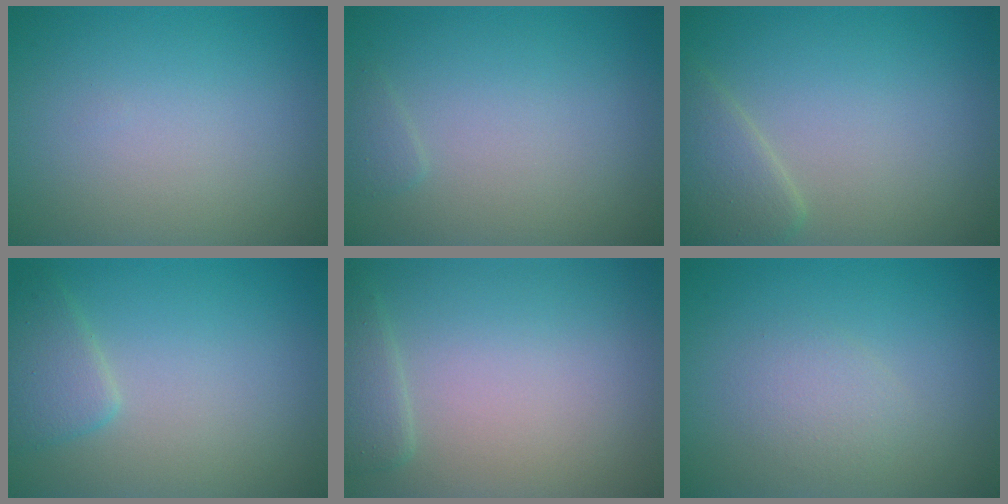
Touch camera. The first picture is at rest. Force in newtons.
{"total": 0.7, "press": 0.7, "slide": 0.1}
{"total": 2.7, "press": 2.6, "slide": 0.2}
{"total": 2.4, "press": 2.4, "slide": 0.1}
{"total": 1.2, "press": 1.2, "slide": 0.1}
{"total": 1.6, "press": 1.6, "slide": 0.1}